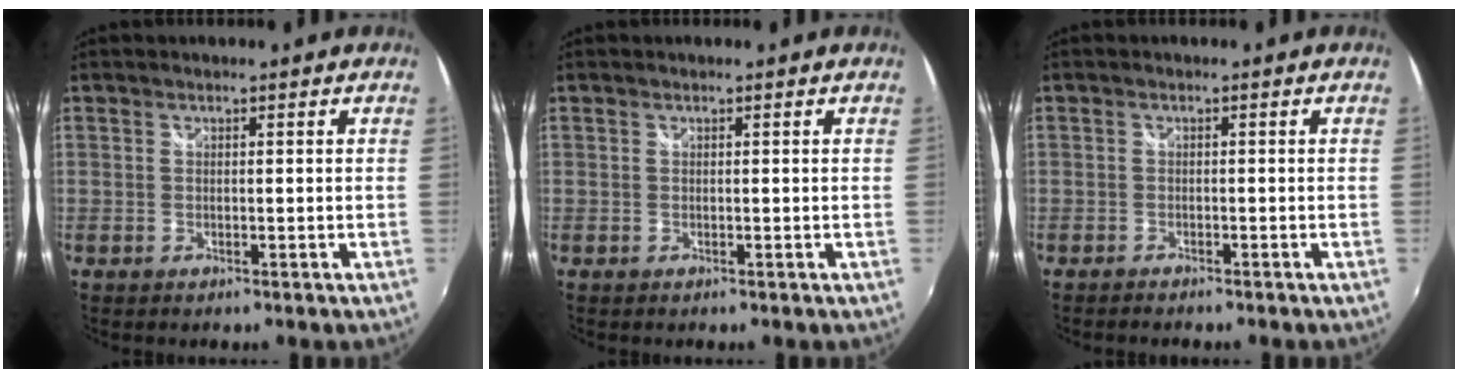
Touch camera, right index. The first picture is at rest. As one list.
[{"total": 0.0}, {"total": 2.1, "force": [-2.0, 0.4, 0.6], "torque": [-0.024, -0.010, -0.035]}]